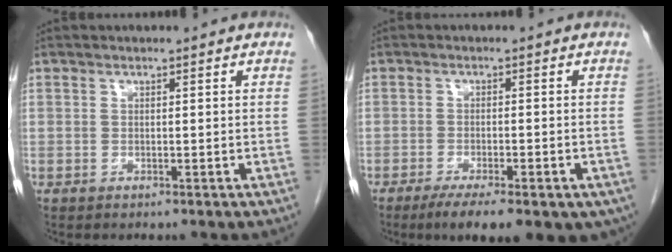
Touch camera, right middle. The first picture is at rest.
{"total": 13.4, "force": [-8.7, 4.1, 9.3], "torque": [-0.108, -0.011, -0.117]}